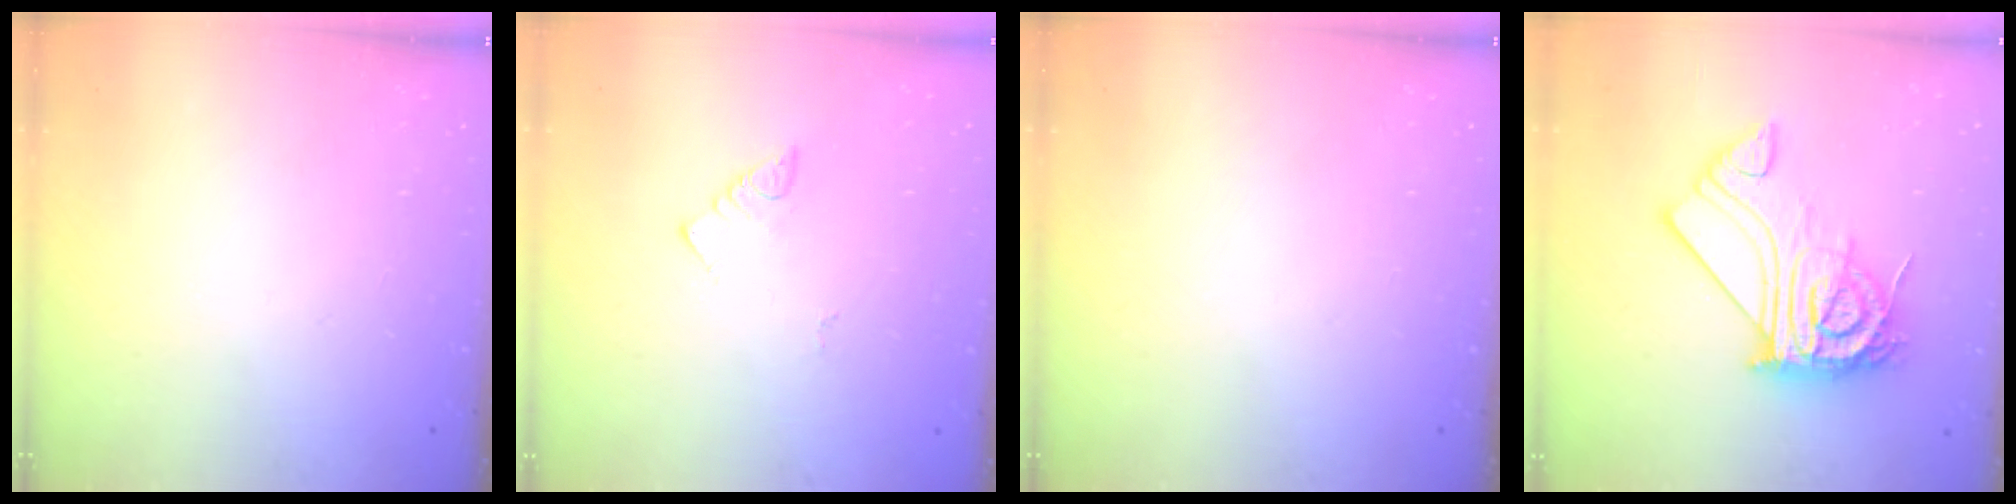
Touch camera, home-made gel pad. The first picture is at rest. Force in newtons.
{"total": 2.9, "press": 2.9, "slide": 0.3}
{"total": 0.0}
{"total": 21.6, "press": 21.6, "slide": 2.0}